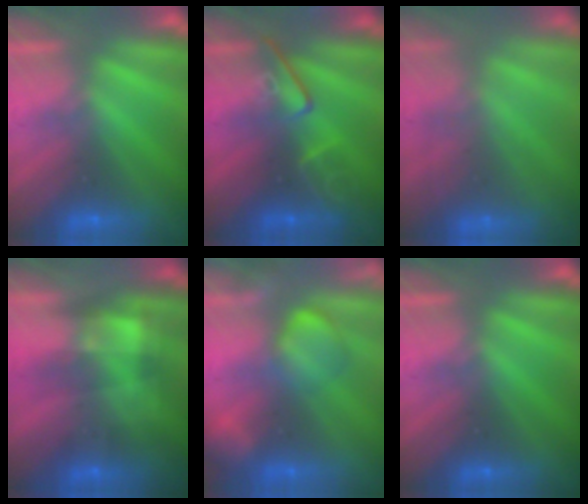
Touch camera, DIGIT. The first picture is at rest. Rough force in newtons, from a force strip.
{"total": 2.4}
{"total": 7.0}
{"total": 5.3}
{"total": 2.4}
{"total": 0.0}